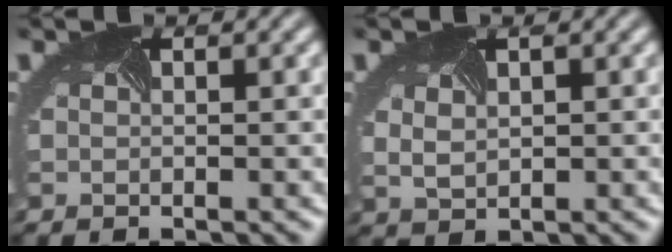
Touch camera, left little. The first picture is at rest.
{"total": 1.7, "force": [0.4, 1.1, 1.2], "torque": [-0.033, 0.000, 0.022]}